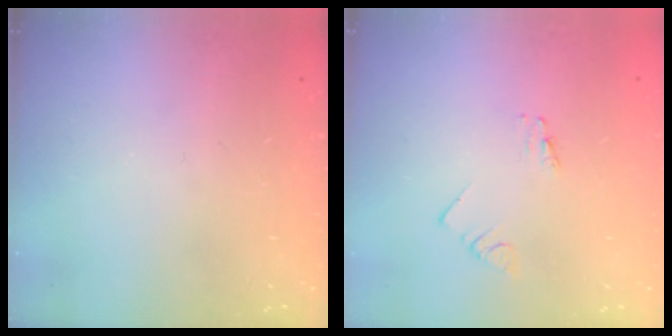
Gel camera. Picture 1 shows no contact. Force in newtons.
{"total": 0.7, "press": 0.7, "slide": 0.1}